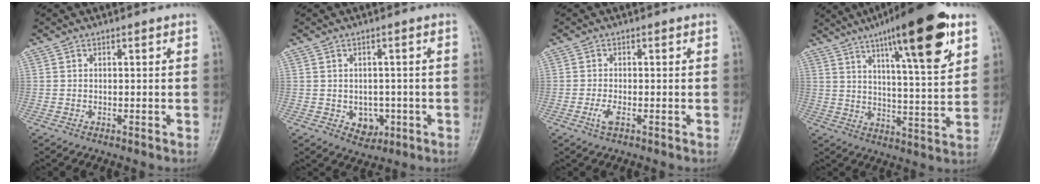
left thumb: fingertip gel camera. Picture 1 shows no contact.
{"total": 4.5, "force": [-1.1, 3.5, 2.5], "torque": [-0.012, 0.004, -0.005]}
{"total": 2.2, "force": [-0.9, 0.8, 1.9], "torque": [-0.047, -0.002, -0.018]}
{"total": 20.3, "force": [11.0, 4.3, 16.5], "torque": [-0.229, -0.034, 0.167]}